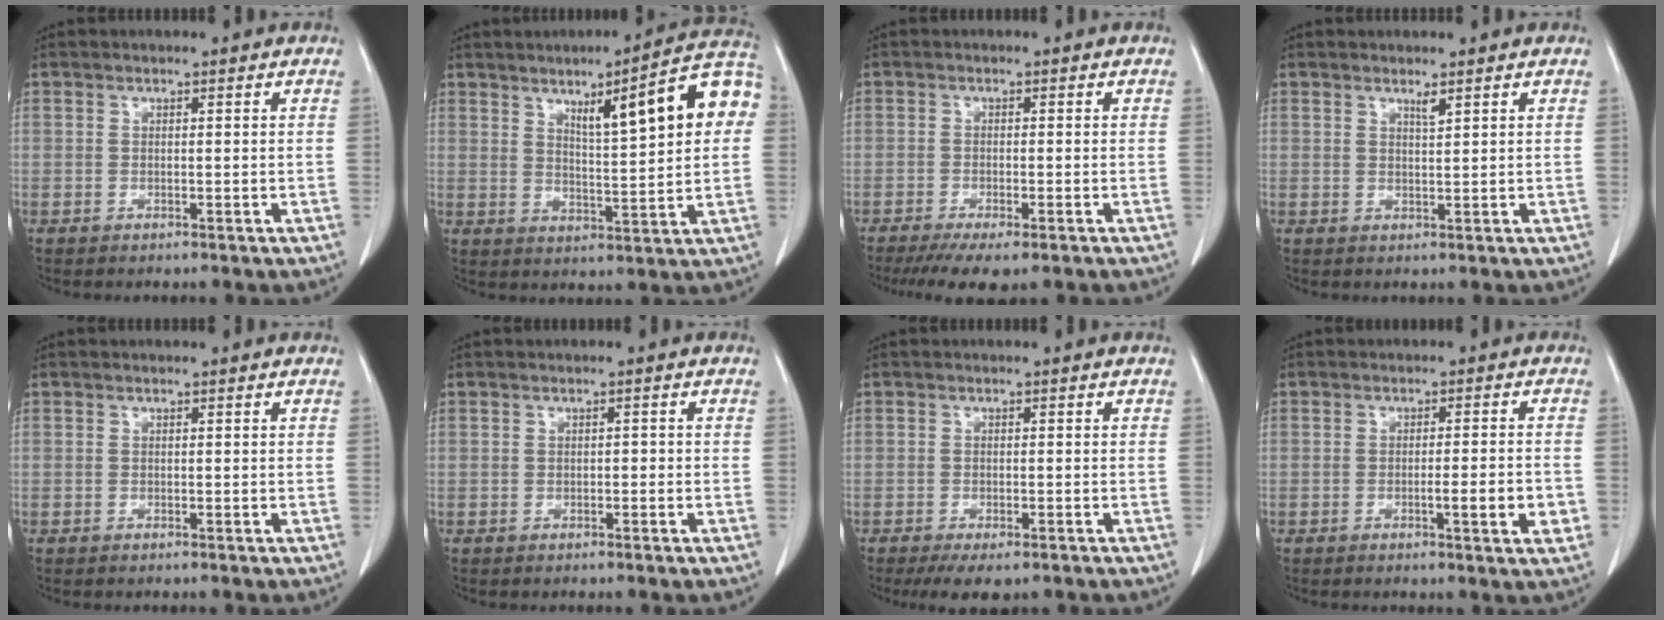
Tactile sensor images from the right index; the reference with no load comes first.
{"total": 14.1, "force": [4.2, 1.9, 13.3], "torque": [-0.182, 0.022, 0.058]}
{"total": 6.2, "force": [-4.5, 1.3, 4.1], "torque": [-0.062, -0.014, -0.071]}
{"total": 1.2, "force": [0.9, -0.1, 0.8], "torque": [-0.015, -0.006, 0.017]}
{"total": 0.0}
{"total": 0.6, "force": [-0.2, 0.4, 0.4], "torque": [-0.004, 0.002, -0.004]}
{"total": 4.8, "force": [-3.4, 1.8, 2.8], "torque": [-0.039, -0.008, -0.050]}
{"total": 5.1, "force": [-1.6, 0.3, 4.9], "torque": [-0.068, -0.004, -0.021]}